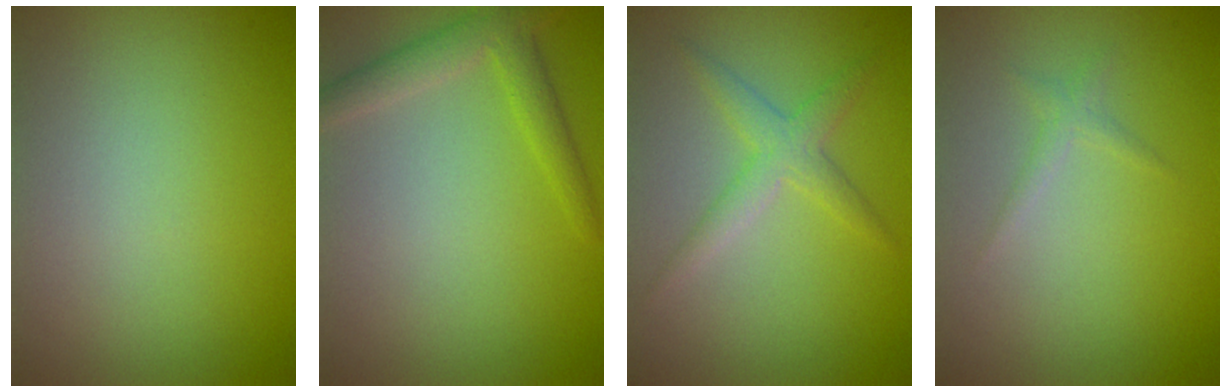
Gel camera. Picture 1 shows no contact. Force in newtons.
{"total": 2.7, "press": 2.7, "slide": 0.1}
{"total": 2.5, "press": 2.5, "slide": 0.1}
{"total": 0.9, "press": 0.9, "slide": 0.1}